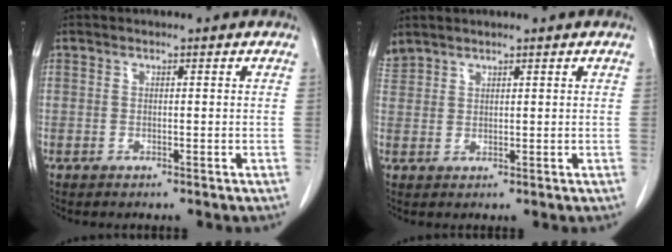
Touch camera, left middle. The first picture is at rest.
{"total": 2.3, "force": [2.3, 0.4, 0.2], "torque": [-0.013, 0.020, 0.051]}